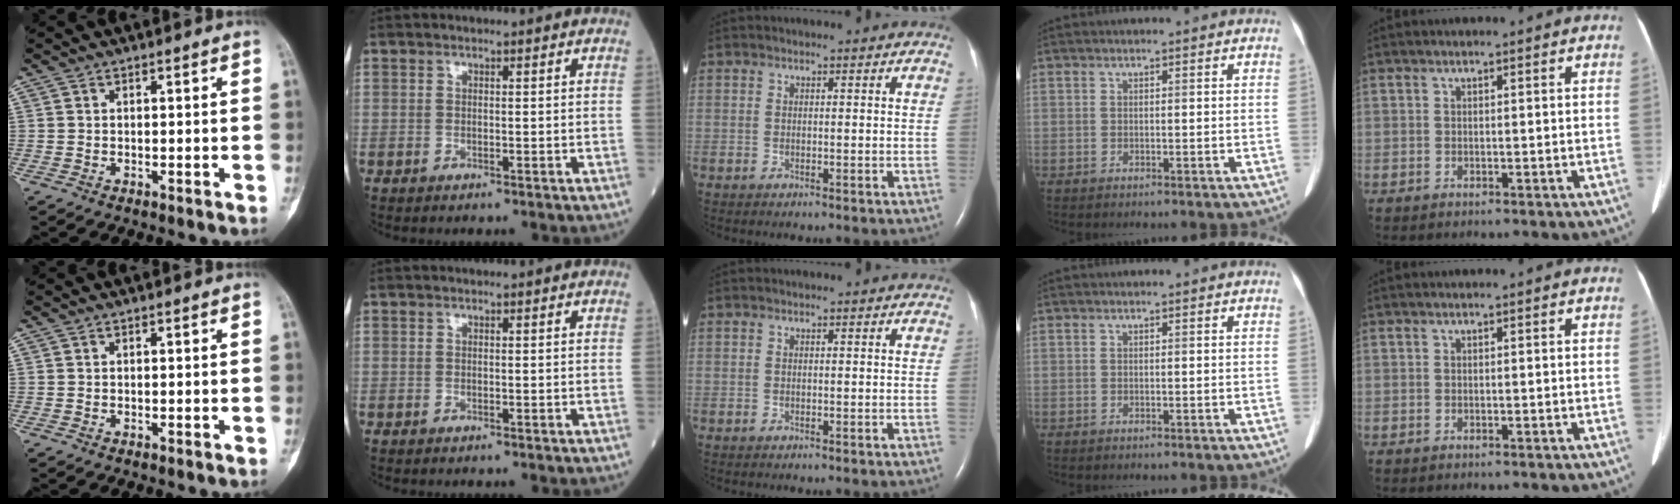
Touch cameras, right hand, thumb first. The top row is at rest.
{}